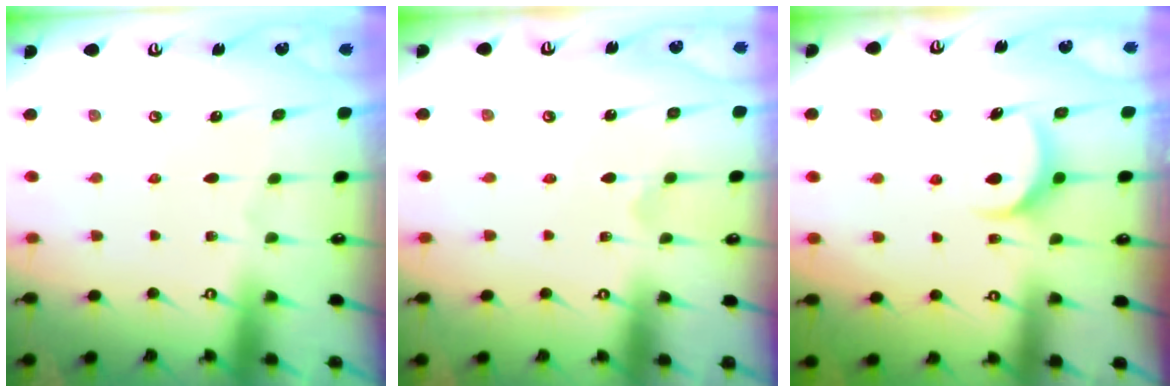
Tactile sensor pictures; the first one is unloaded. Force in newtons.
{"total": 1.9, "press": 1.8, "slide": 0.3}
{"total": 6.8, "press": 6.8, "slide": 0.1}